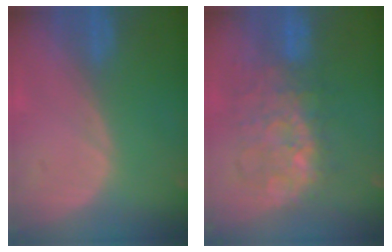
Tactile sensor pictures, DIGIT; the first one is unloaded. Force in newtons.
{"total": 9.0, "press": 9.0, "slide": 0.9}